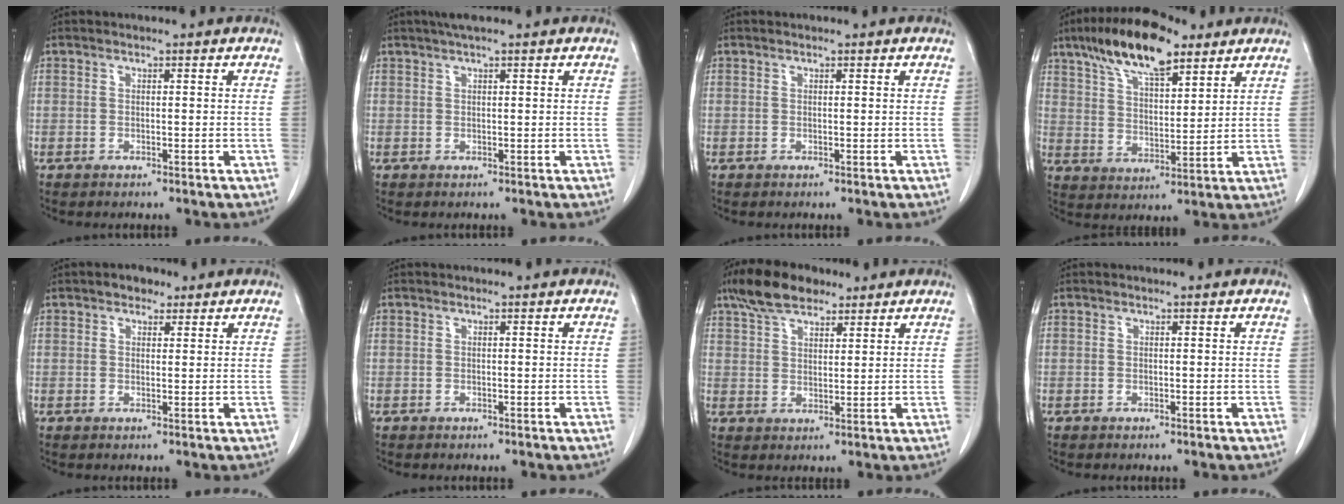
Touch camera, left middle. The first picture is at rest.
{"total": 2.5, "force": [1.8, 0.0, 1.7], "torque": [-0.030, 0.014, 0.032]}
{"total": 0.0}
{"total": 13.5, "force": [9.2, 4.1, 9.0], "torque": [-0.160, 0.015, 0.162]}
{"total": 2.4, "force": [1.7, 1.5, 1.1], "torque": [-0.017, 0.008, 0.023]}
{"total": 0.0}
{"total": 8.0, "force": [6.0, 3.4, 4.1], "torque": [-0.080, 0.020, 0.111]}
{"total": 0.0}